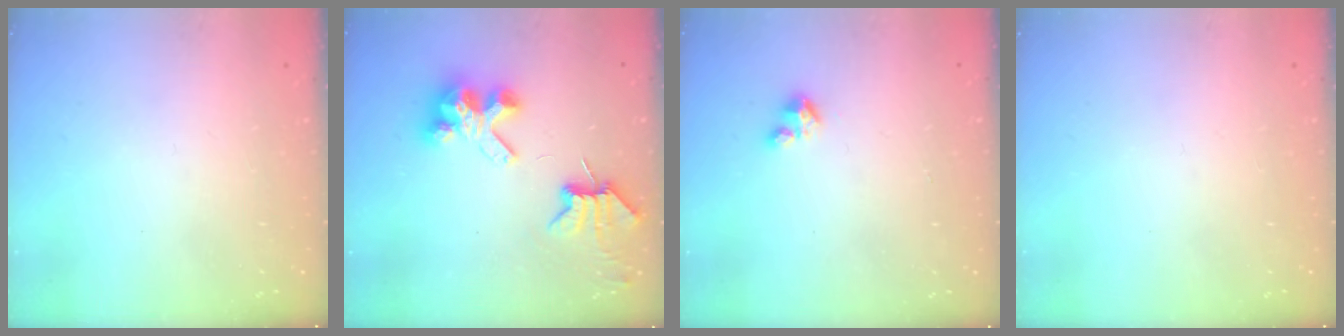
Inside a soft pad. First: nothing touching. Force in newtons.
{"total": 6.7, "press": 6.7, "slide": 0.7}
{"total": 3.1, "press": 3.1, "slide": 0.3}
{"total": 0.0}